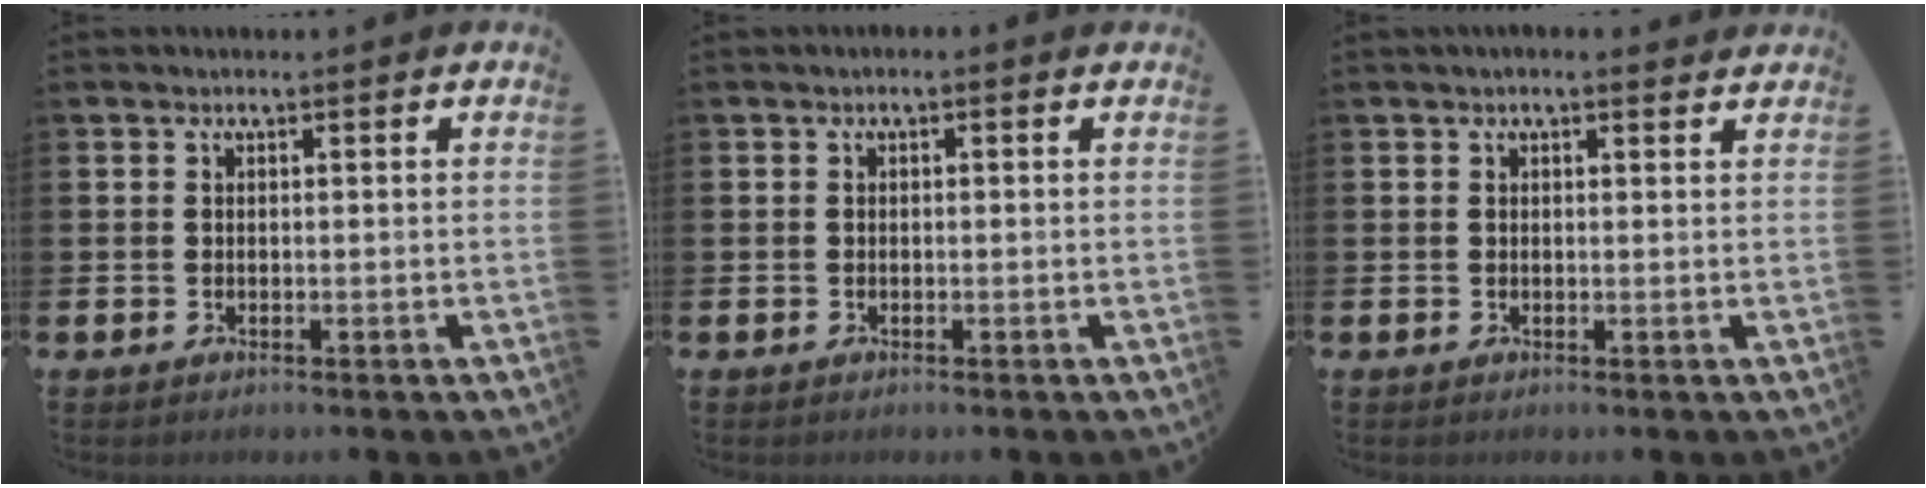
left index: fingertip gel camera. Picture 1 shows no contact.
{"total": 0.5, "force": [-0.4, 0.1, 0.4], "torque": [-0.006, -0.001, -0.008]}
{"total": 0.8, "force": [0.7, 0.1, 0.5], "torque": [-0.008, 0.003, 0.011]}